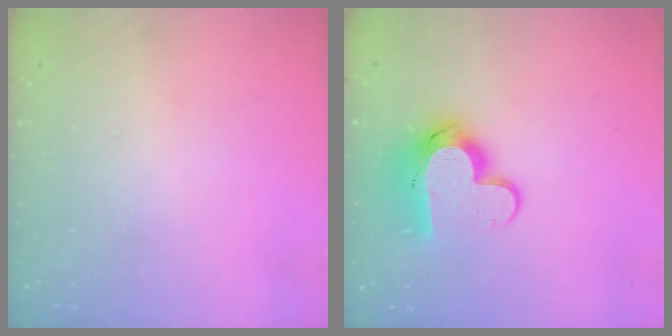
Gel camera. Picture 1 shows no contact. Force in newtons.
{"total": 12.2, "press": 12.2, "slide": 1.0}